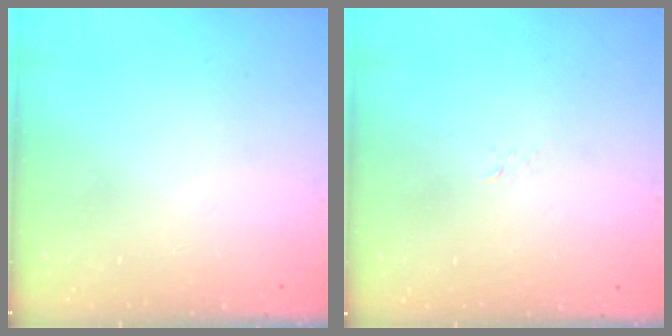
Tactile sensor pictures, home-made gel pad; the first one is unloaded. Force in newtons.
{"total": 3.4, "press": 3.4, "slide": 0.5}